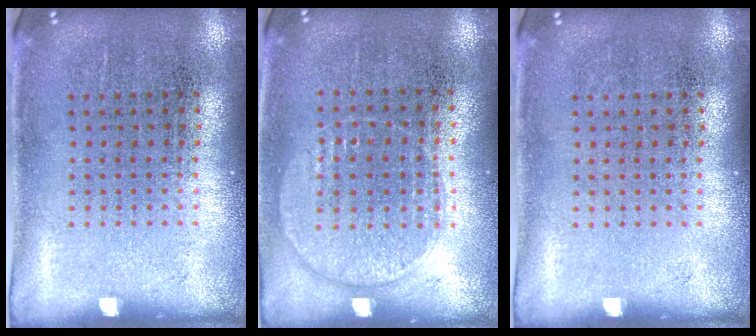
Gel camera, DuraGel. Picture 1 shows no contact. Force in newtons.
{"total": 1.0, "press": 0.9, "slide": 0.4}
{"total": 0.0}